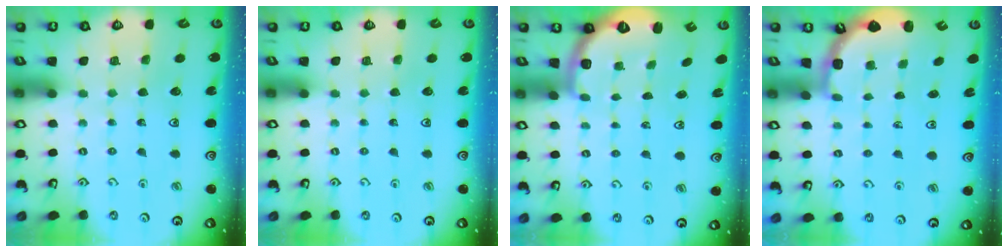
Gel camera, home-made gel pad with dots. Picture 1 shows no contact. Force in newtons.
{"total": 0.0}
{"total": 2.6, "press": 1.5, "slide": 2.1}
{"total": 2.2, "press": 1.8, "slide": 1.3}